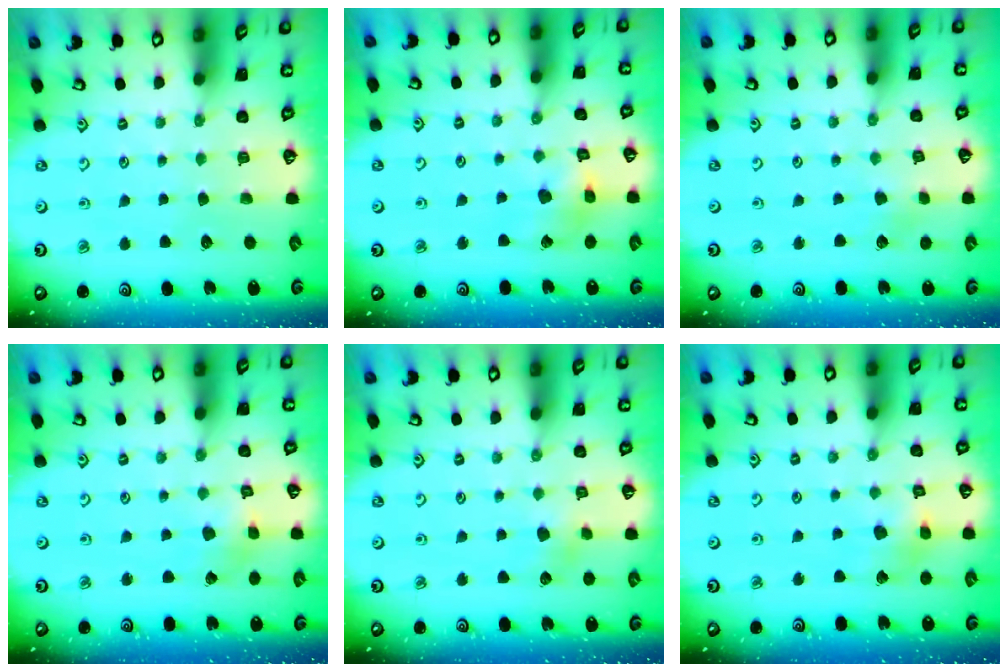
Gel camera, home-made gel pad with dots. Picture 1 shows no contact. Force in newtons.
{"total": 8.2, "press": 8.1, "slide": 1.1}
{"total": 1.6, "press": 1.6, "slide": 0.2}
{"total": 2.3, "press": 2.3, "slide": 0.3}
{"total": 4.4, "press": 4.4, "slide": 0.3}
{"total": 8.1, "press": 8.0, "slide": 1.0}